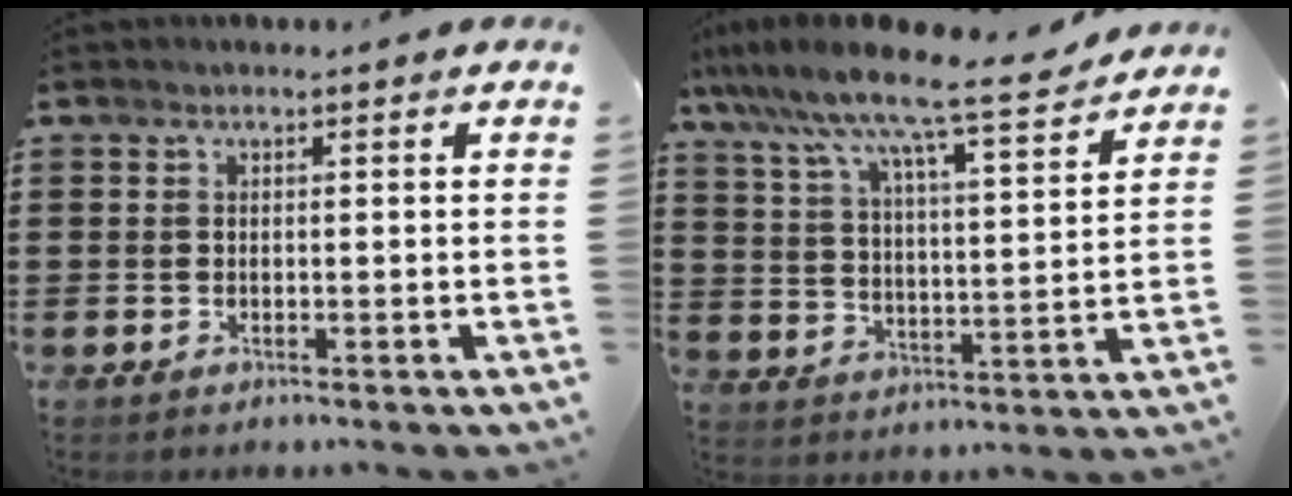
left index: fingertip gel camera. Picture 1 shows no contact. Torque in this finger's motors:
{"motor_torque": [1.08, -1.06, 0.71, 0.21]}